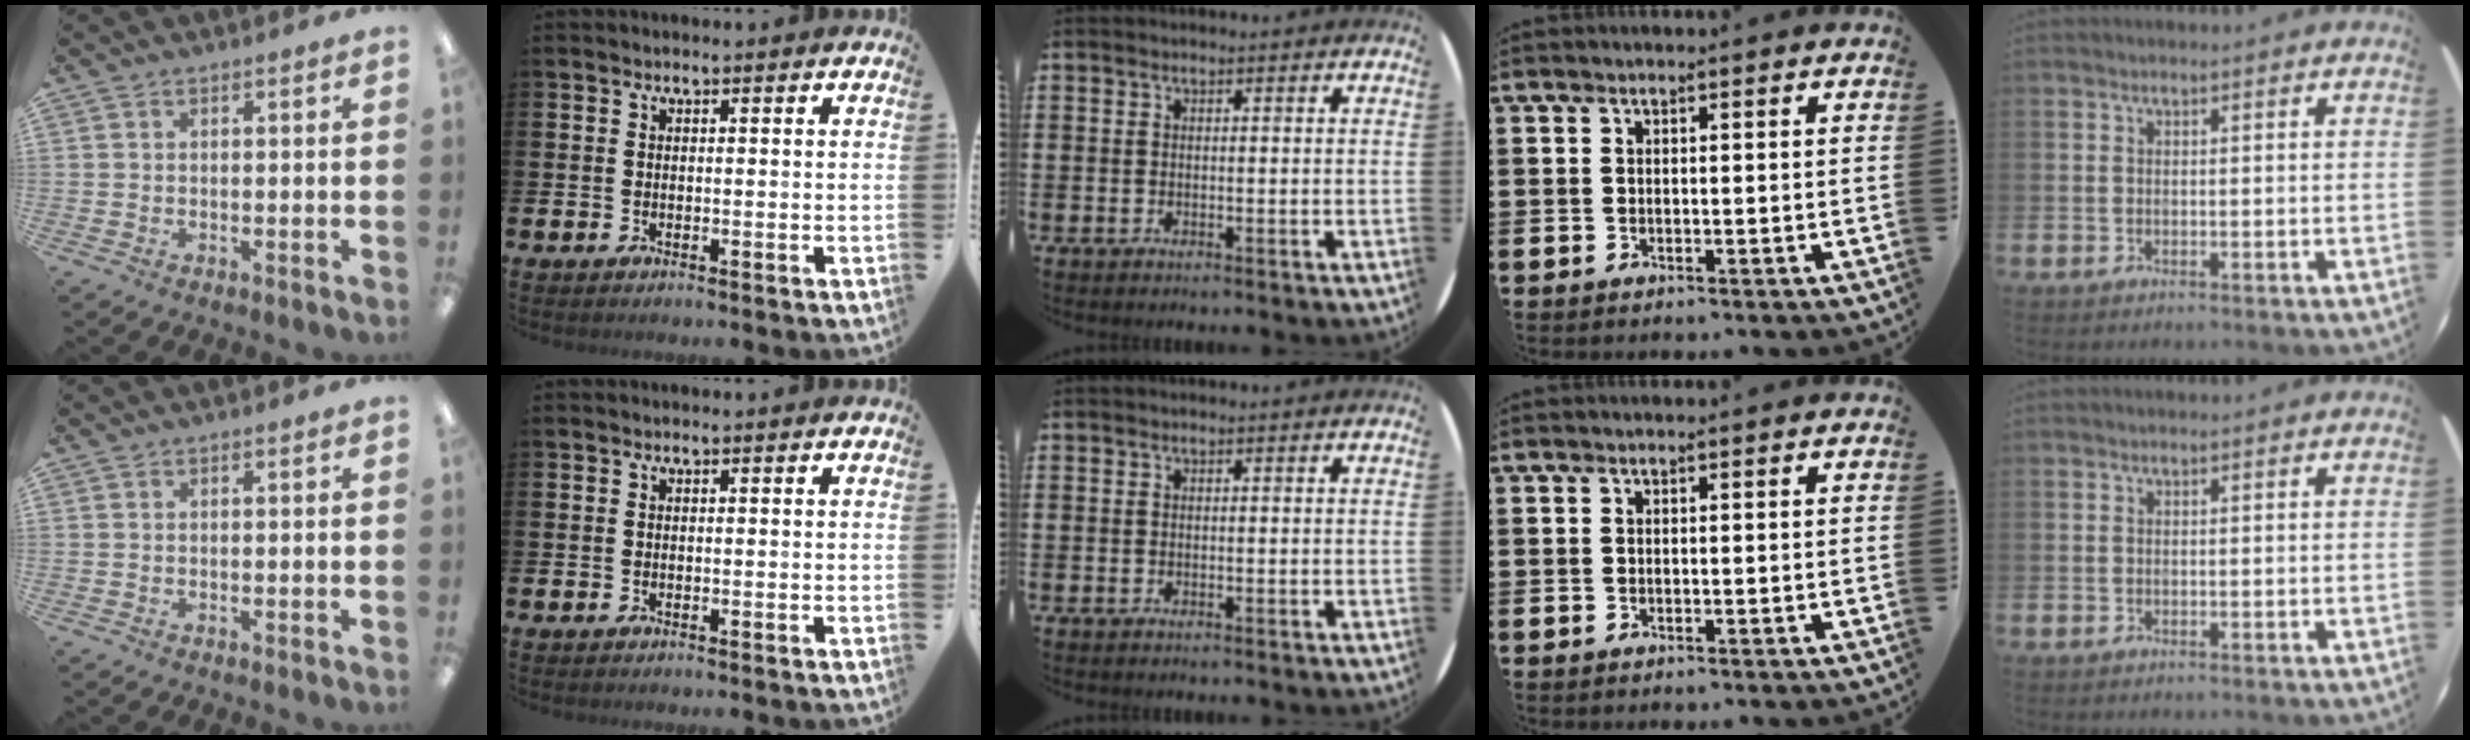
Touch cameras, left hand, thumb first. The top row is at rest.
{}